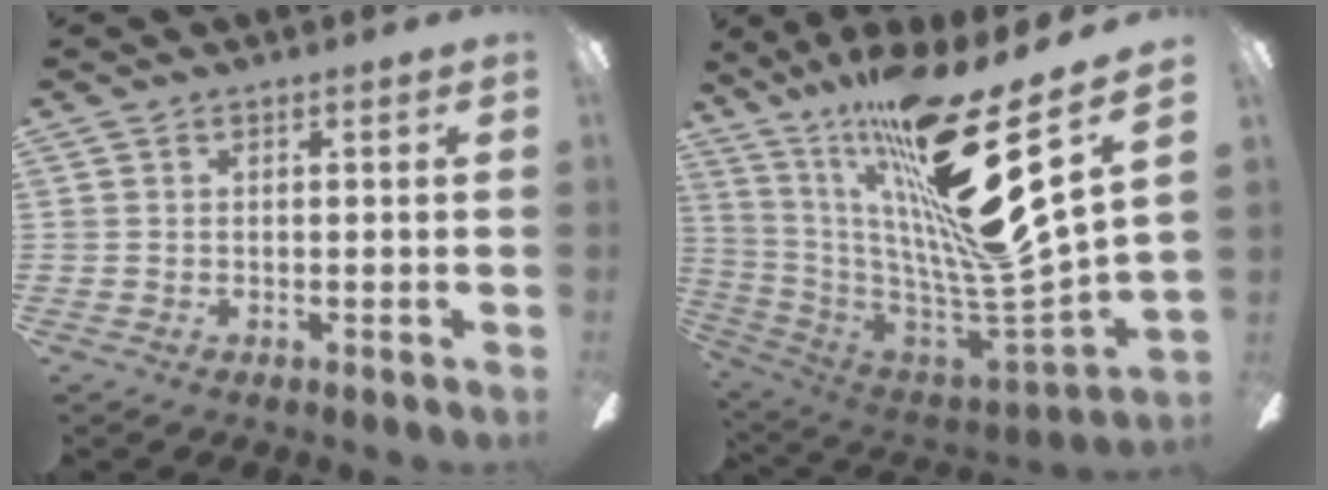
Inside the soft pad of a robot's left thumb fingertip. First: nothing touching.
{"total": 28.4, "force": [16.1, 4.3, 23.0], "torque": [-0.385, -0.123, 0.259]}